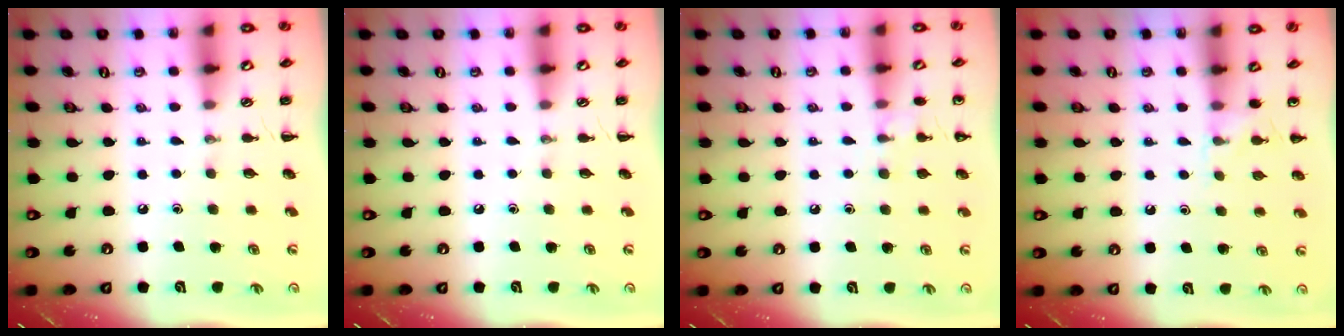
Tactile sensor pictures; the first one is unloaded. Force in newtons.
{"total": 0.0}
{"total": 7.5, "press": 7.2, "slide": 2.0}
{"total": 5.9, "press": 5.6, "slide": 1.8}